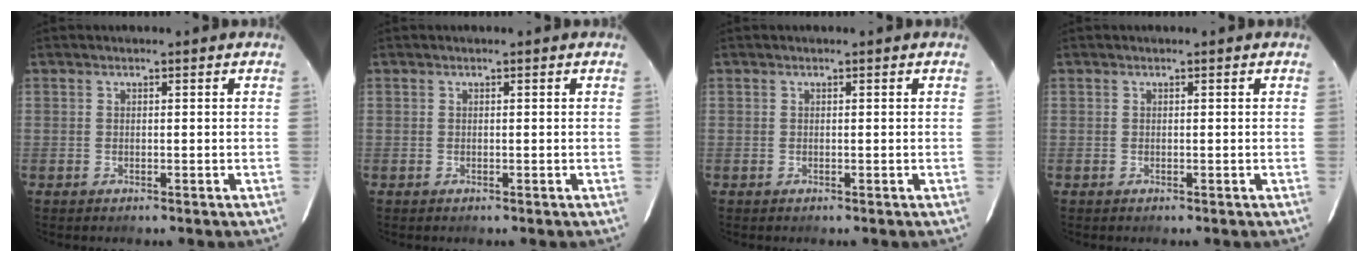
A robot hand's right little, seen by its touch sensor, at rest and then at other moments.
{"total": 0.0}
{"total": 0.0}
{"total": 0.0}